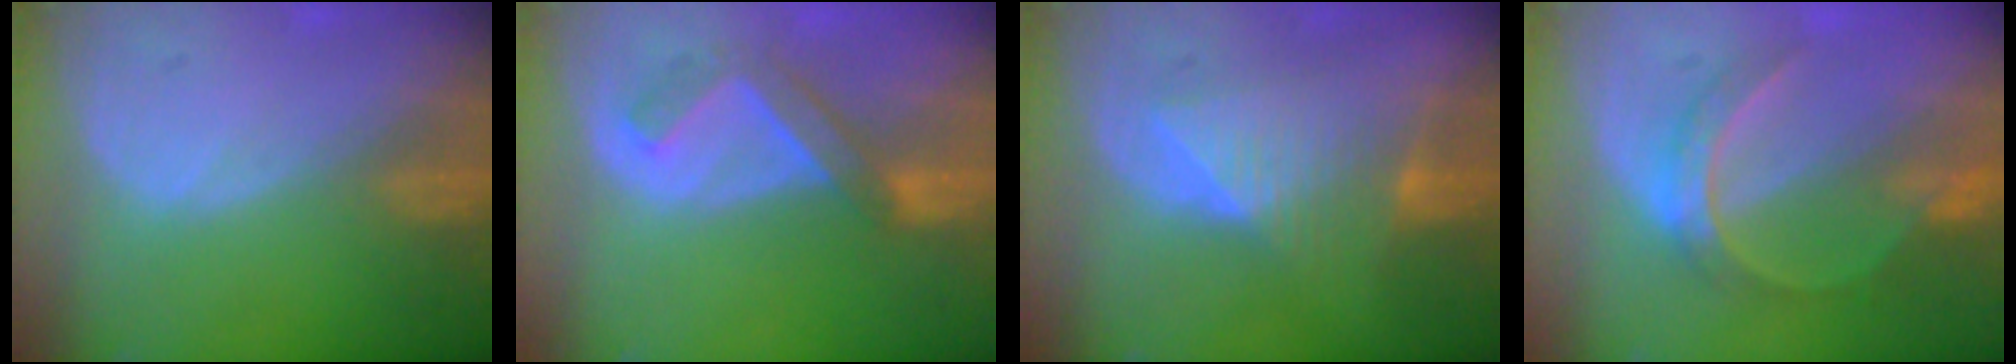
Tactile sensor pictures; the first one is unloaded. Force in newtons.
{"total": 5.0, "press": 4.9, "slide": 1.0}
{"total": 7.4, "press": 7.2, "slide": 1.6}
{"total": 6.2, "press": 5.5, "slide": 2.9}